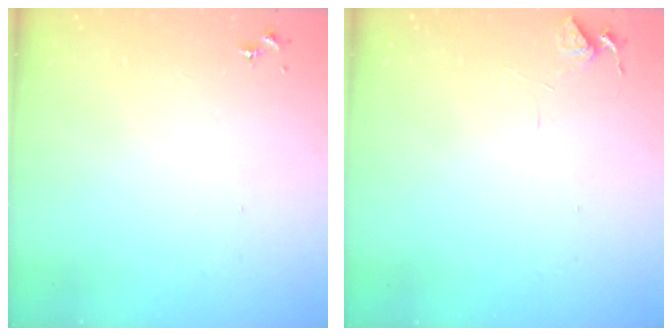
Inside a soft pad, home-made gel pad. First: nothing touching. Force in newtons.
{"total": 6.0, "press": 5.9, "slide": 0.6}